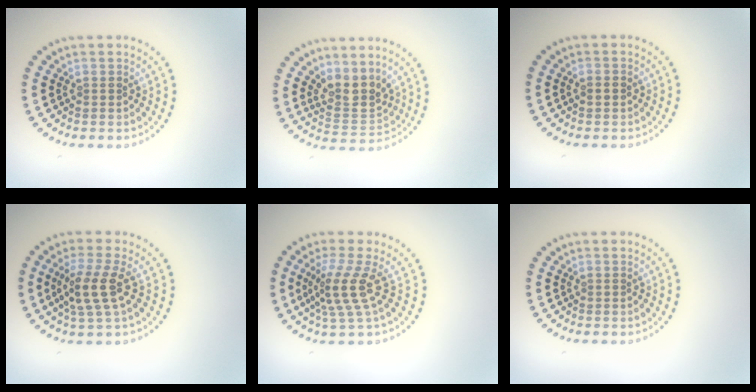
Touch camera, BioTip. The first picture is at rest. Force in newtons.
{"total": 3.2, "press": 2.6, "slide": 1.9}
{"total": 1.2, "press": 1.2, "slide": 0.1}
{"total": 3.4, "press": 3.0, "slide": 1.7}
{"total": 3.6, "press": 2.6, "slide": 2.5}
{"total": 0.0}